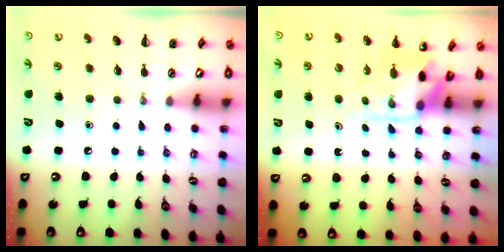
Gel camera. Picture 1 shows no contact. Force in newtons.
{"total": 4.2, "press": 4.0, "slide": 1.0}